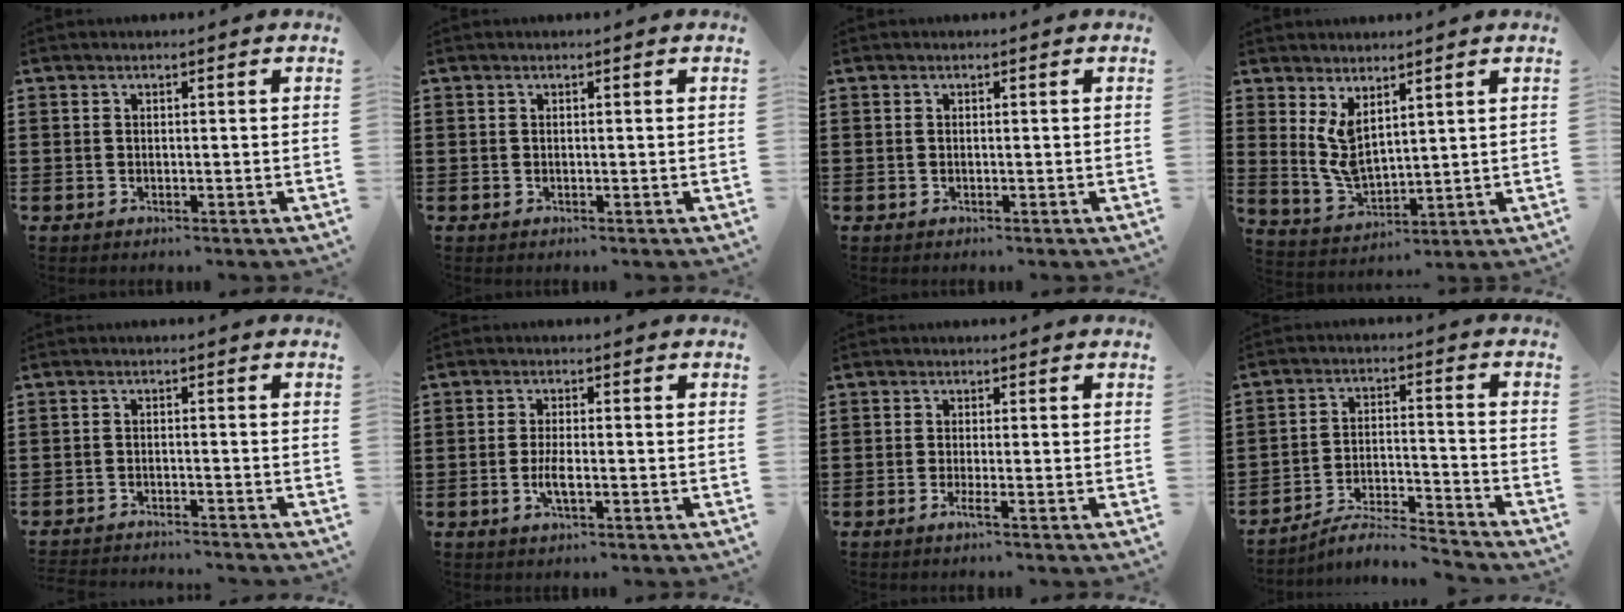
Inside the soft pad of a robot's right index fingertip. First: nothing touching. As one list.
[{"total": 0.0}, {"total": 0.0}, {"total": 5.5, "force": [2.7, 2.8, 4.0], "torque": [-0.100, -0.012, 0.047]}, {"total": 2.1, "force": [-2.1, -0.1, 0.0], "torque": [-0.005, -0.001, -0.045]}, {"total": 3.2, "force": [-1.0, 0.7, 2.9], "torque": [-0.063, -0.007, -0.023]}, {"total": 1.6, "force": [-0.9, -0.1, 1.4], "torque": [-0.031, -0.007, -0.019]}, {"total": 5.5, "force": [-5.1, 0.3, 2.0], "torque": [-0.040, -0.006, -0.100]}]